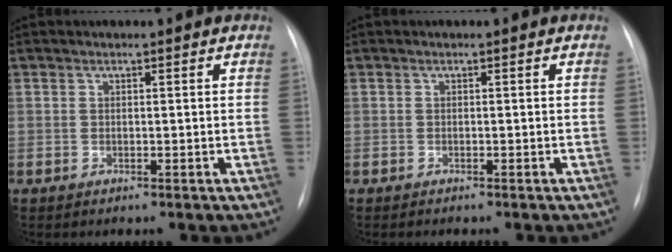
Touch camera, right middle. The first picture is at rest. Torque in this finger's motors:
{"motor_torque": [0.24, -0.27, 0.02, 0.01]}